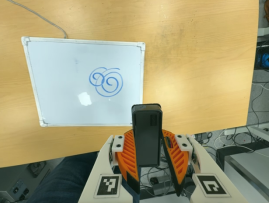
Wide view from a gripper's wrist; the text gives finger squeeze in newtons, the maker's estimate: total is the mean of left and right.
{"total": 5.5, "left": 5.3, "right": 5.7}